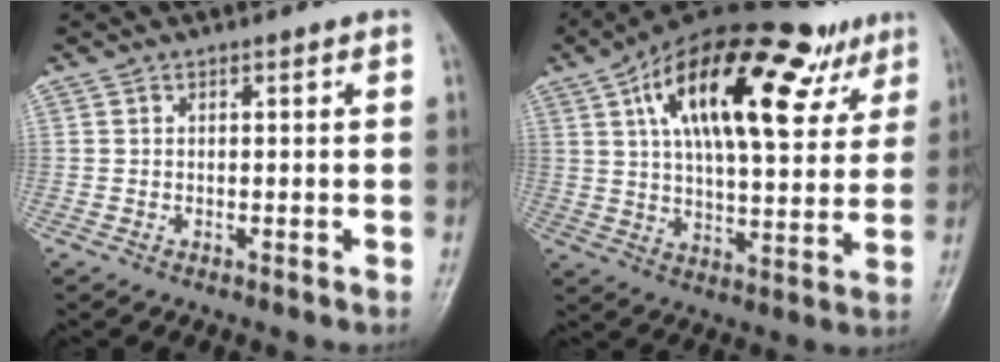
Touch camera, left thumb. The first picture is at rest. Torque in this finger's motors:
{"motor_torque": [1.00, 0.85, 1.83, -0.94, 0.43]}